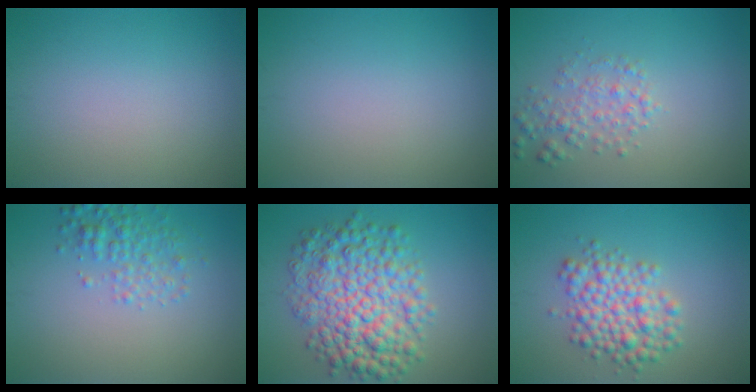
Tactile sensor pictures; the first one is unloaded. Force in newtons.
{"total": 0.0}
{"total": 2.5, "press": 2.5, "slide": 0.1}
{"total": 2.6, "press": 2.6, "slide": 0.1}
{"total": 8.4, "press": 8.4, "slide": 0.1}
{"total": 5.0, "press": 4.9, "slide": 0.2}